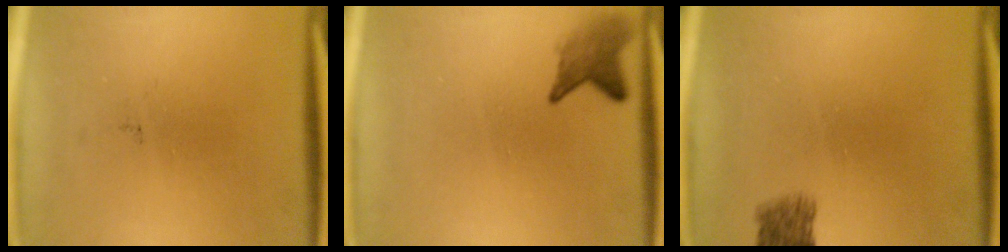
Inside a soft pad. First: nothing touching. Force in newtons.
{"total": 2.9}
{"total": 2.9}